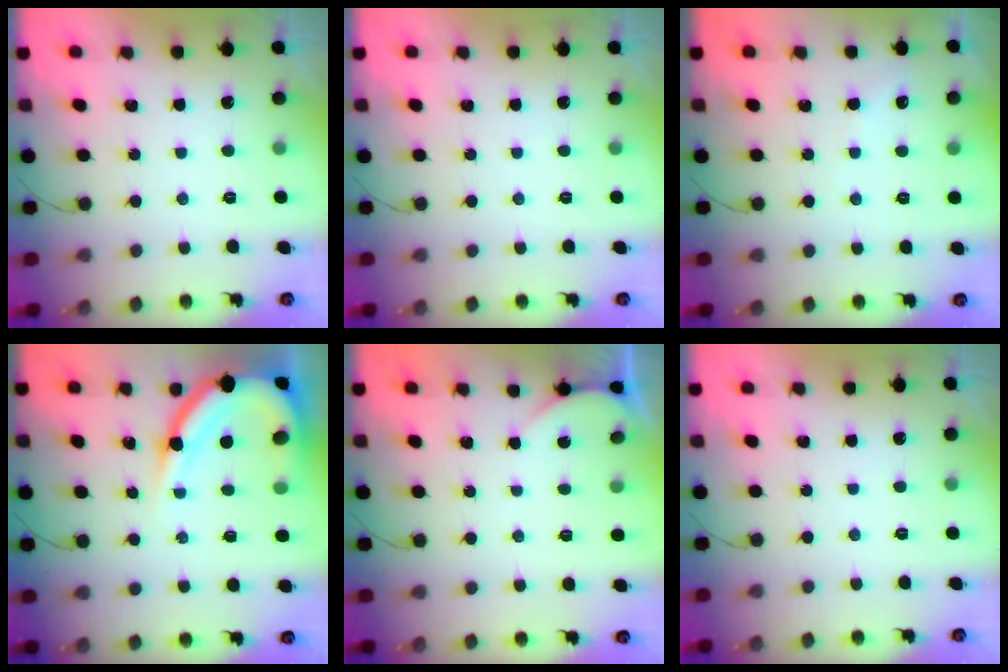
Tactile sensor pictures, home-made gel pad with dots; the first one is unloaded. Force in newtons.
{"total": 0.0}
{"total": 2.7, "press": 2.6, "slide": 0.5}
{"total": 13.8, "press": 13.7, "slide": 1.3}
{"total": 2.4, "press": 2.4, "slide": 0.3}
{"total": 0.0}